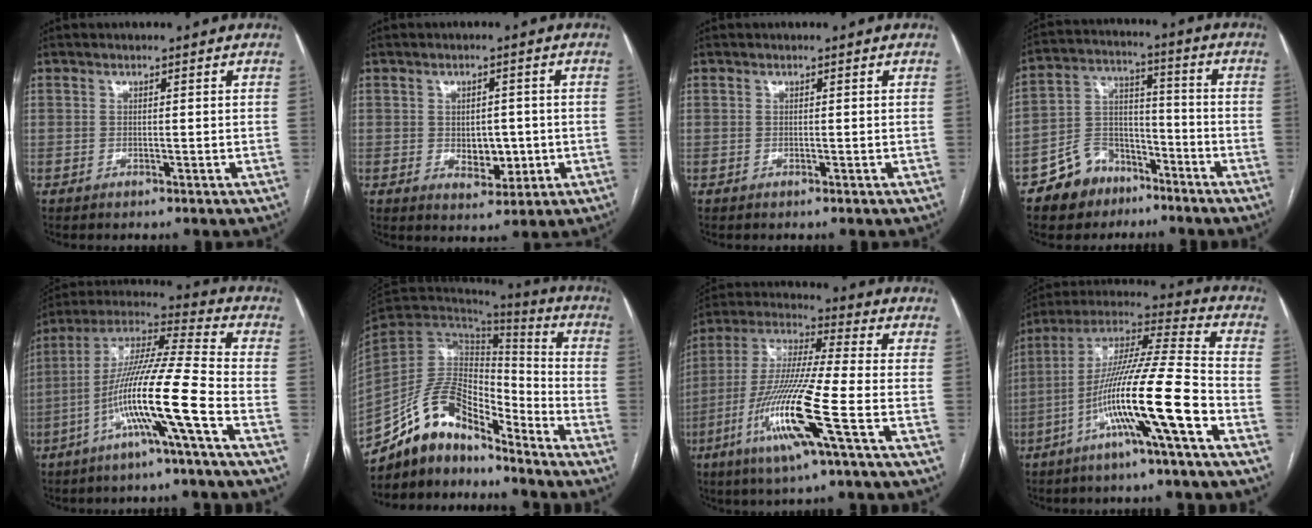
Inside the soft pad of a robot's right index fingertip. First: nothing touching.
{"total": 5.0, "force": [-0.5, 3.1, 3.8], "torque": [-0.048, 0.000, 0.003]}
{"total": 0.0}
{"total": 9.8, "force": [-6.6, 6.8, 2.4], "torque": [-0.044, 0.031, -0.112]}
{"total": 15.2, "force": [-5.6, -1.0, 14.0], "torque": [-0.268, 0.005, -0.112]}
{"total": 13.9, "force": [-11.7, 5.0, 5.6], "torque": [-0.097, 0.045, -0.218]}
{"total": 16.0, "force": [-5.9, -0.3, 14.8], "torque": [-0.307, -0.018, -0.117]}
{"total": 17.0, "force": [-6.5, -0.3, 15.8], "torque": [-0.293, 0.003, -0.122]}